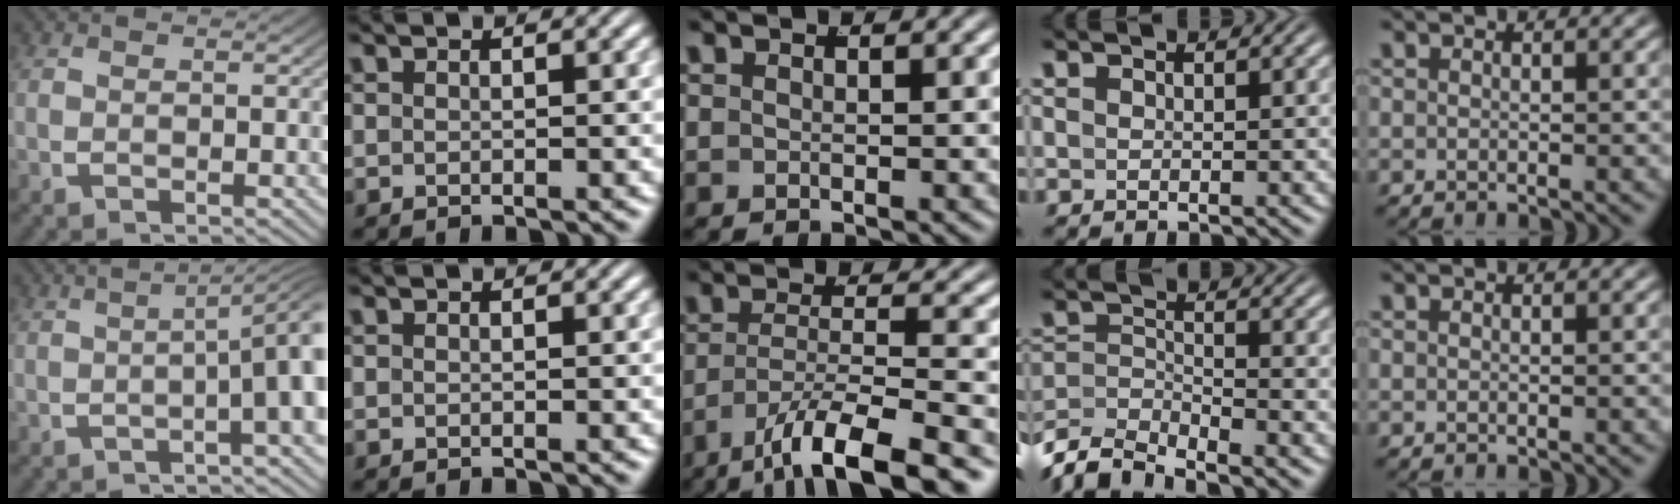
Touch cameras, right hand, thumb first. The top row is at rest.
{"thumb": {"total": 6.0, "force": [-0.5, 1.6, 5.8], "torque": [-0.077, 0.006, -0.010]}, "middle": {"total": 8.1, "force": [-4.8, 2.2, 6.2], "torque": [-0.100, -0.024, -0.062]}, "ring": {"total": 6.5, "force": [-4.6, 3.7, 2.8], "torque": [-0.074, -0.040, -0.065]}}